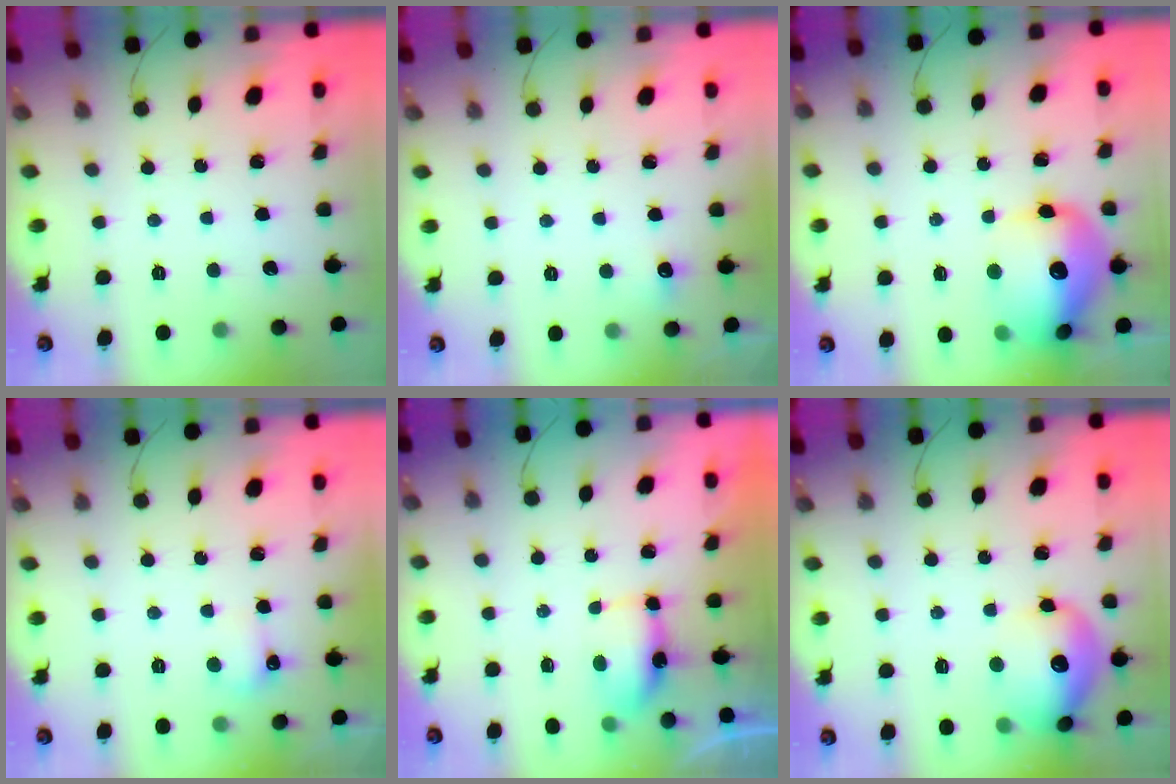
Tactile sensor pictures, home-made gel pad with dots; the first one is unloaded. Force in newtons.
{"total": 4.4, "press": 4.2, "slide": 1.3}
{"total": 19.2, "press": 18.9, "slide": 3.1}
{"total": 4.9, "press": 4.7, "slide": 1.4}
{"total": 12.4, "press": 6.7, "slide": 10.4}
{"total": 15.5, "press": 15.4, "slide": 1.7}